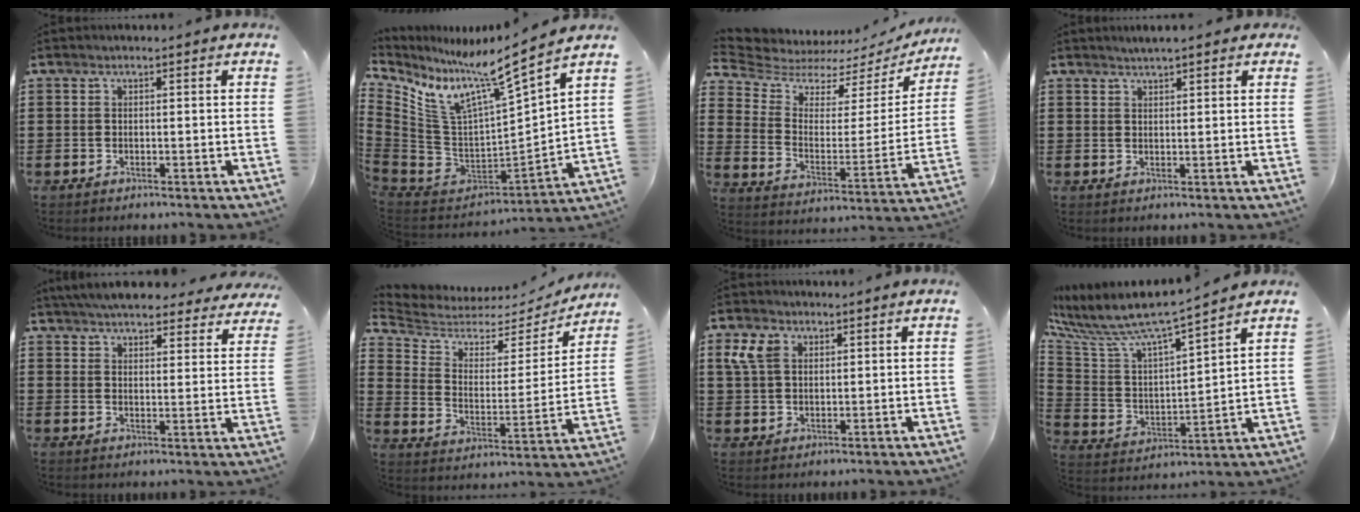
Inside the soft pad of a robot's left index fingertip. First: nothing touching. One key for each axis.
{"total": 8.5, "fx": 6.1, "fy": 0.7, "fz": 5.9, "tx": -0.142, "ty": -0.062, "tz": 0.092}
{"total": 5.3, "fx": 4.8, "fy": 2.0, "fz": 1.1, "tx": -0.057, "ty": -0.041, "tz": 0.079}
{"total": 1.8, "fx": 1.7, "fy": 0.3, "fz": 0.6, "tx": -0.016, "ty": 0.004, "tz": 0.031}
{"total": 6.2, "fx": 5.9, "fy": 0.6, "fz": 1.8, "tx": -0.050, "ty": -0.029, "tz": 0.107}
{"total": 4.7, "fx": 4.1, "fy": 2.0, "fz": 1.2, "tx": -0.054, "ty": -0.029, "tz": 0.064}
{"total": 4.5, "fx": 2.2, "fy": 2.9, "fz": 2.6, "tx": -0.065, "ty": 0.012, "tz": 0.040}
{"total": 7.5, "fx": 6.7, "fy": 0.6, "fz": 3.2, "tx": -0.097, "ty": -0.052, "tz": 0.108}